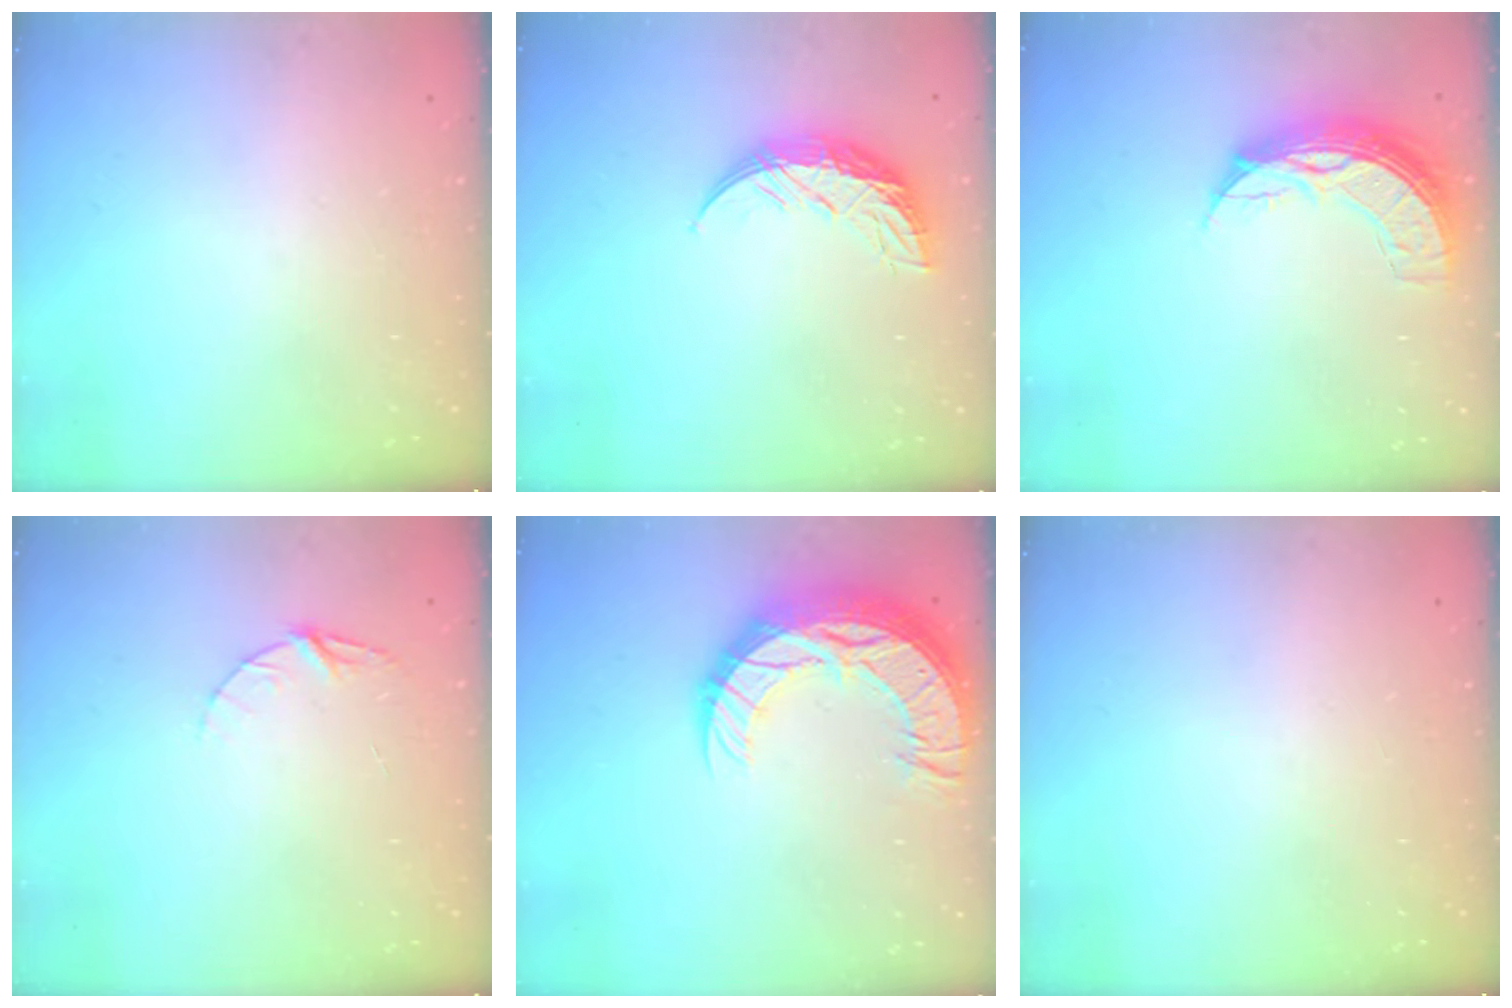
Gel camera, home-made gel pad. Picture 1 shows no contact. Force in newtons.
{"total": 11.3, "press": 11.3, "slide": 0.3}
{"total": 10.5, "press": 10.5, "slide": 0.8}
{"total": 5.0, "press": 5.0, "slide": 0.5}
{"total": 17.5, "press": 17.4, "slide": 1.4}
{"total": 0.0}